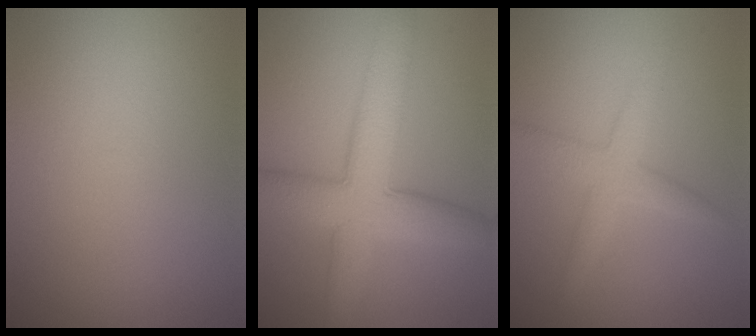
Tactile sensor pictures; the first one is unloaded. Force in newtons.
{"total": 7.4, "press": 7.3, "slide": 0.4}
{"total": 2.7, "press": 2.7, "slide": 0.1}